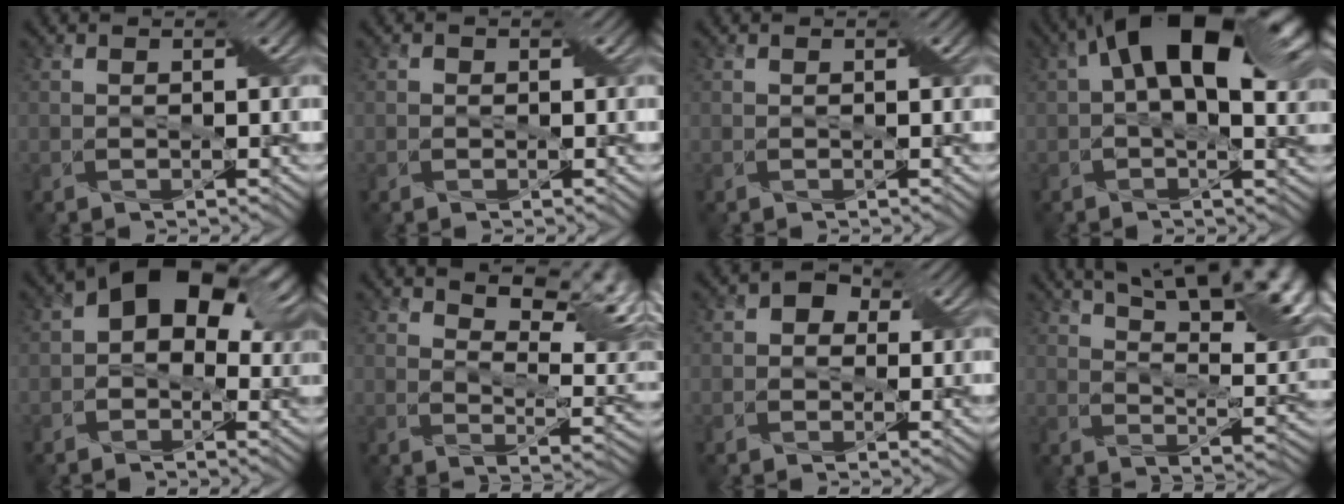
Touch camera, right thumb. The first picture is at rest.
{"total": 0.7, "force": [-0.1, 0.6, 0.1], "torque": [0.001, -0.005, 0.000]}
{"total": 0.0}
{"total": 15.9, "force": [4.9, 7.8, 13.0], "torque": [-0.216, 0.013, 0.074]}
{"total": 10.6, "force": [2.7, 6.9, 7.6], "torque": [-0.110, 0.006, 0.035]}
{"total": 10.7, "force": [6.3, 4.4, 7.5], "torque": [-0.119, -0.001, 0.095]}
{"total": 3.0, "force": [0.6, 2.7, 1.2], "torque": [-0.014, 0.009, -0.004]}
{"total": 16.4, "force": [9.7, 5.5, 12.0], "torque": [-0.182, 0.011, 0.146]}